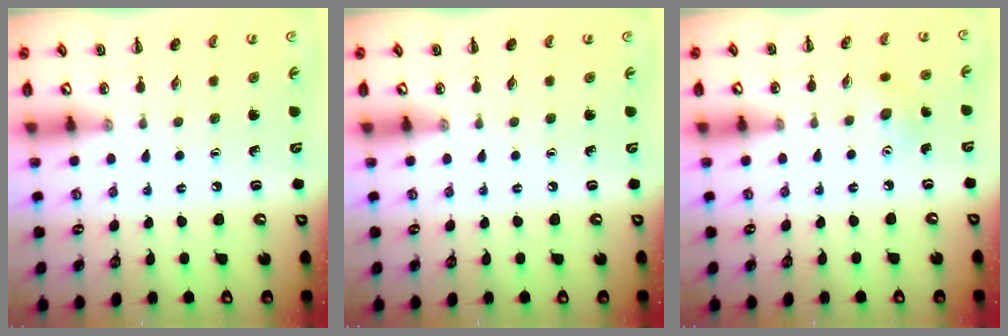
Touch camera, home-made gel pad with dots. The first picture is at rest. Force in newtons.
{"total": 0.0}
{"total": 4.6, "press": 4.4, "slide": 1.2}